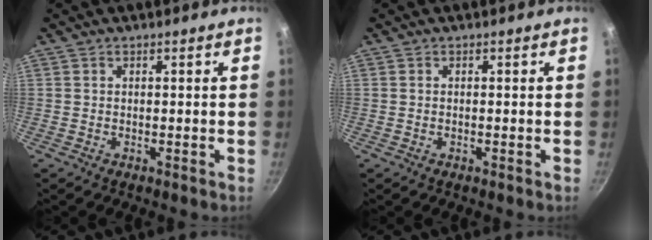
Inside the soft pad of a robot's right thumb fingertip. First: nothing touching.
{"total": 0.0}